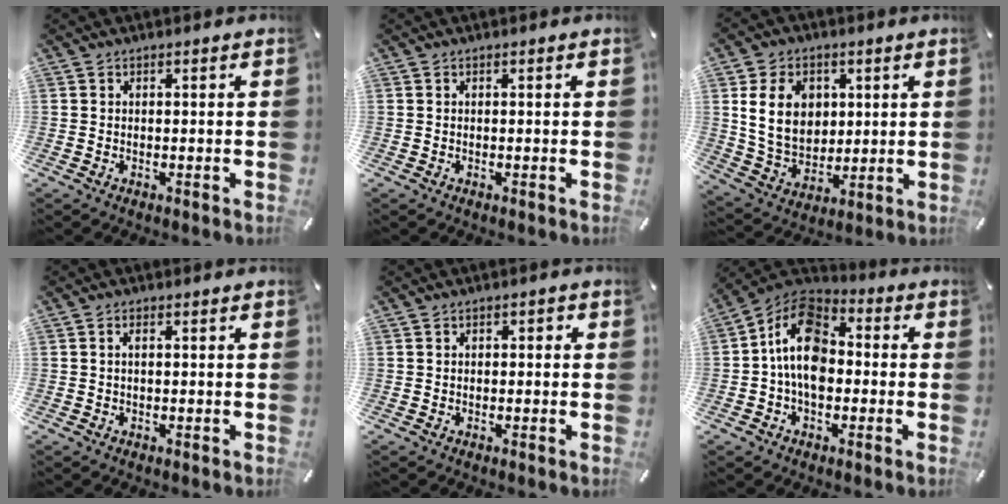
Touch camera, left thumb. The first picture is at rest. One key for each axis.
{"total": 0.0}
{"total": 12.1, "fx": 3.0, "fy": 9.7, "fz": 6.5, "tx": -0.126, "ty": 0.000, "tz": 0.054}
{"total": 1.3, "fx": 0.2, "fy": 0.6, "fz": 1.1, "tx": -0.022, "ty": 0.004, "tz": 0.002}
{"total": 1.1, "fx": -0.2, "fy": 0.9, "fz": 0.5, "tx": -0.010, "ty": 0.008, "tz": -0.009}
{"total": 13.0, "fx": -1.1, "fy": 9.1, "fz": 9.2, "tx": -0.174, "ty": 0.012, "tz": -0.023}